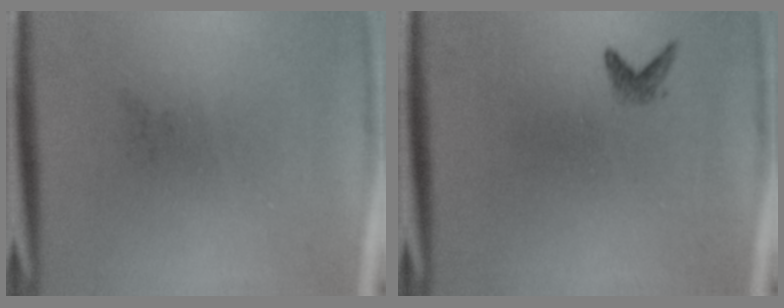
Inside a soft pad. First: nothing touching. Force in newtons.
{"total": 0.9}